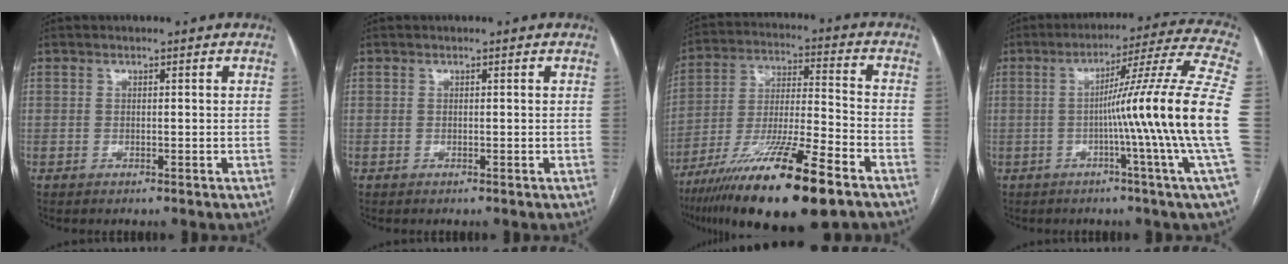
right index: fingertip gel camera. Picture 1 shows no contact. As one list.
[{"total": 0.0}, {"total": 20.4, "force": [-12.8, 1.8, 15.8], "torque": [-0.274, -0.041, -0.224]}, {"total": 18.8, "force": [-2.4, -3.6, 18.3], "torque": [-0.247, -0.005, -0.054]}]